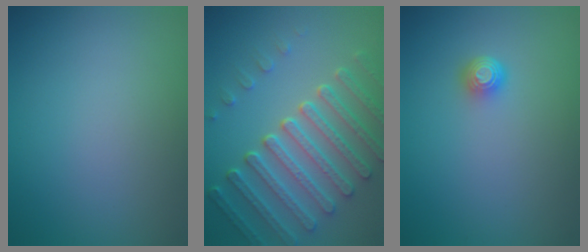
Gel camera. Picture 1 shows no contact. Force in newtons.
{"total": 7.0, "press": 5.2, "slide": 4.7}
{"total": 1.5, "press": 1.1, "slide": 1.1}